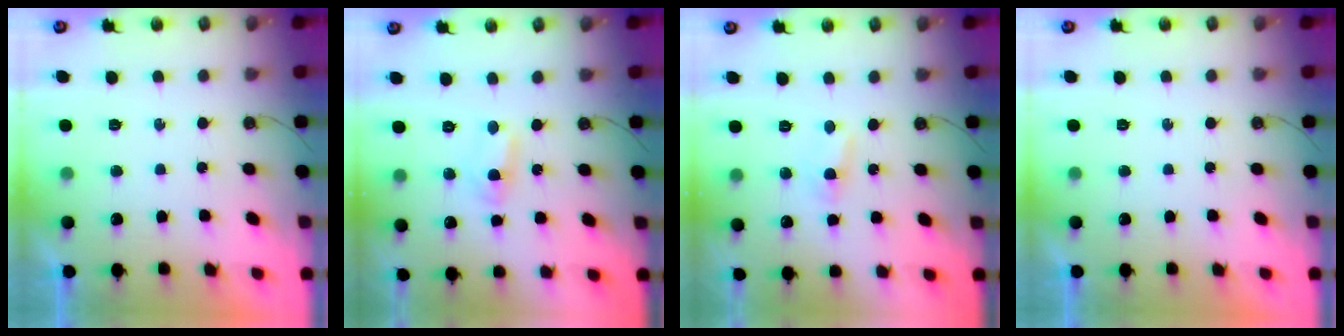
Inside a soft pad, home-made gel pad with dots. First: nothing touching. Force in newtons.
{"total": 1.1, "press": 0.9, "slide": 0.6}
{"total": 2.9, "press": 2.9, "slide": 0.4}
{"total": 0.0}